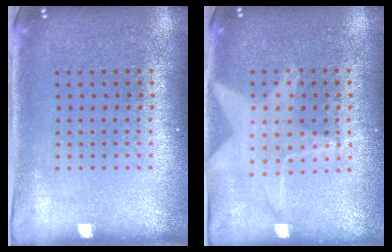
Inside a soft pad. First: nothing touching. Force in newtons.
{"total": 1.1, "press": 1.1, "slide": 0.2}